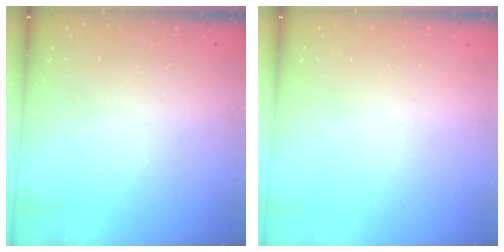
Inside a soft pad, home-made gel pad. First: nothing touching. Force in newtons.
{"total": 0.0}